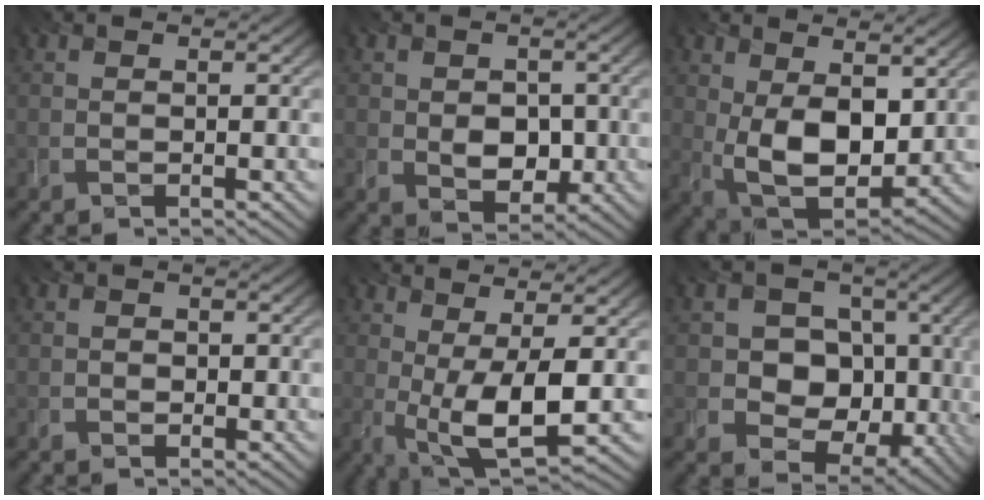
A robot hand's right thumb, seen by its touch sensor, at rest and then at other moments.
{"total": 4.1, "force": [-0.2, 3.2, 2.6], "torque": [-0.046, -0.011, -0.001]}
{"total": 11.1, "force": [1.6, 6.4, 9.0], "torque": [-0.192, -0.015, 0.034]}
{"total": 0.8, "force": [-0.3, 0.8, 0.0], "torque": [0.007, -0.006, -0.004]}
{"total": 8.7, "force": [-0.4, 2.9, 8.2], "torque": [-0.157, -0.008, -0.004]}
{"total": 10.0, "force": [0.4, 8.5, 5.4], "torque": [-0.097, -0.013, -0.014]}